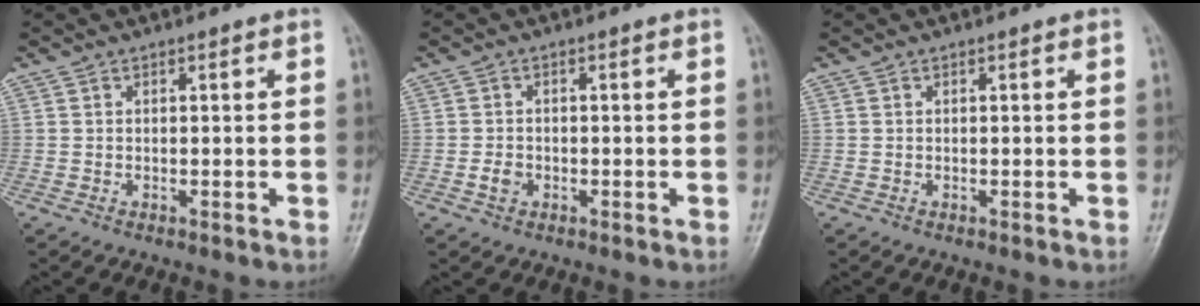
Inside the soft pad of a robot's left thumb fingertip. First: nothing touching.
{"total": 2.0, "force": [-0.6, 1.6, 1.0], "torque": [-0.013, 0.003, -0.012]}
{"total": 0.0}